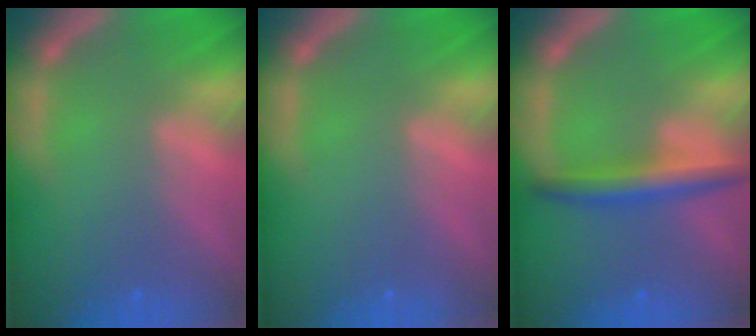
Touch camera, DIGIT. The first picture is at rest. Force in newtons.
{"total": 0.0}
{"total": 3.9}